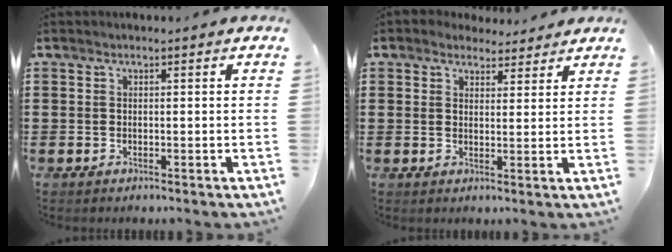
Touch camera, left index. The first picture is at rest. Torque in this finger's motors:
{"motor_torque": [2.14, 0.00, 0.52, 0.12]}